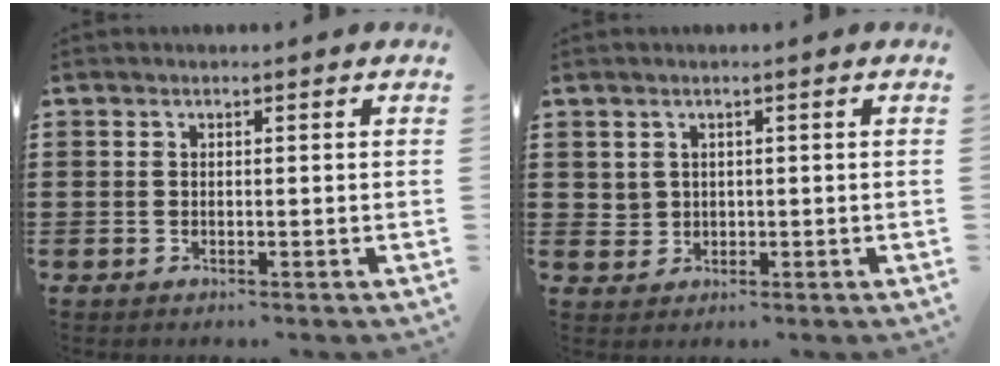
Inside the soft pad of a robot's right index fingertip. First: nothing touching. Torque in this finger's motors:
{"motor_torque": [-0.13, 0.16, 0.06, 0.01]}